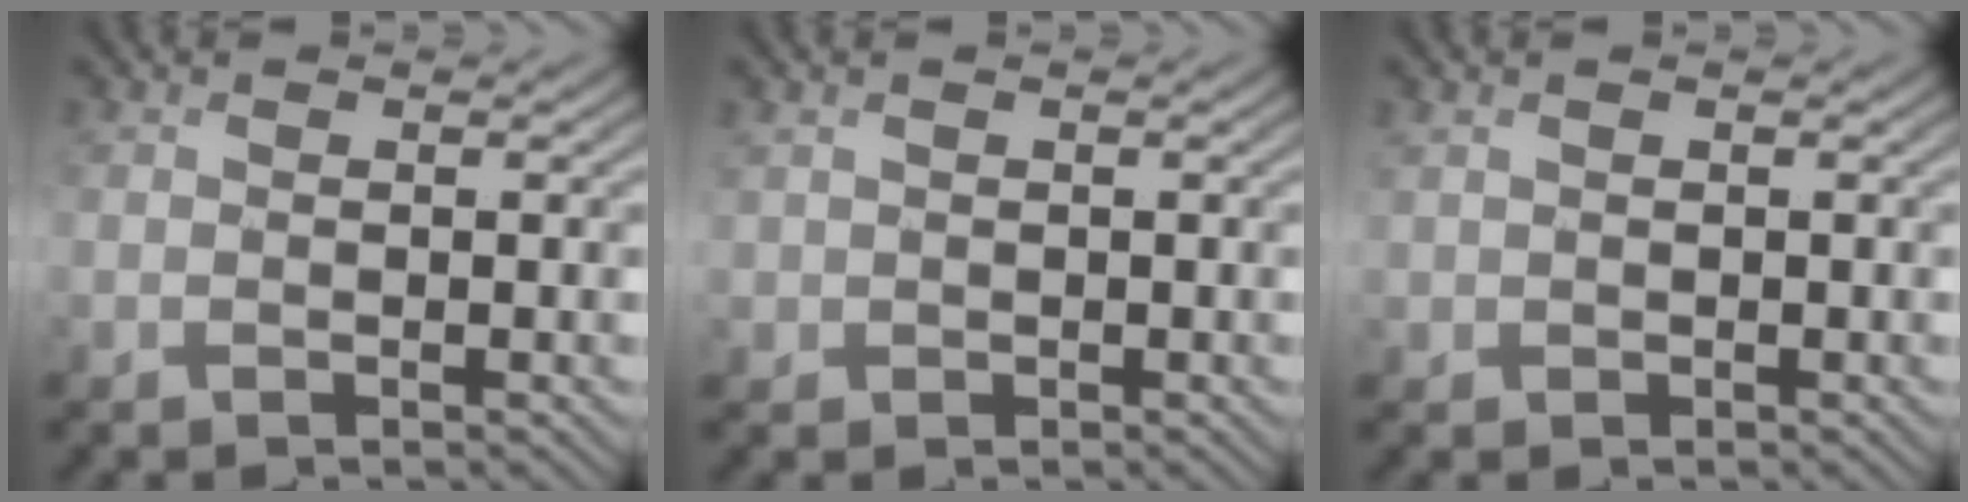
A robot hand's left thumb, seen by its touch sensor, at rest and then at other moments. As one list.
[{"total": 1.5, "force": [0.5, 1.4, 0.1], "torque": [-0.009, -0.004, 0.008]}, {"total": 1.1, "force": [0.6, 0.9, 0.2], "torque": [-0.009, -0.001, 0.013]}]